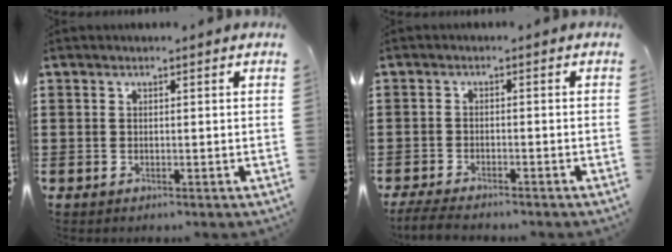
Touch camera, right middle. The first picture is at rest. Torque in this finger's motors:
{"motor_torque": [0.46, -0.14, 0.10, 0.02]}